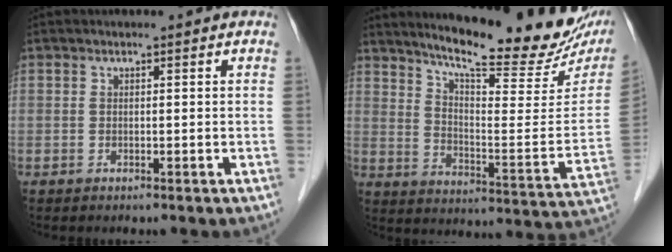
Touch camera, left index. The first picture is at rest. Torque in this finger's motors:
{"motor_torque": [0.78, -1.01, 0.56, 0.13]}